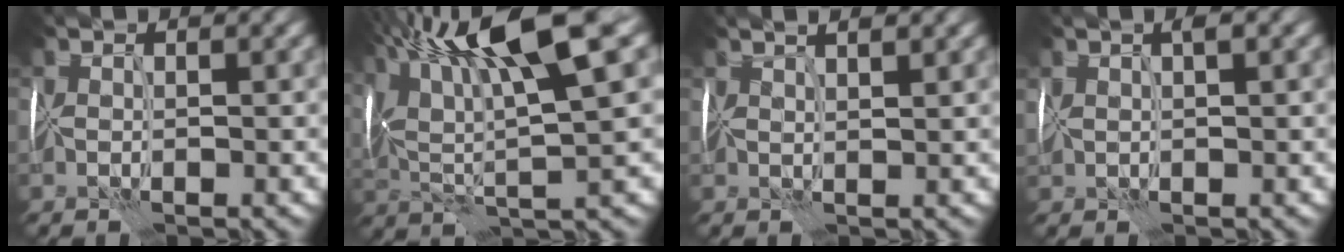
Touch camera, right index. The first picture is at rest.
{"total": 12.1, "force": [5.5, 2.6, 10.5], "torque": [-0.200, 0.022, 0.094]}
{"total": 3.5, "force": [2.5, 1.1, 2.3], "torque": [-0.021, 0.028, 0.023]}
{"total": 2.8, "force": [0.8, 1.6, 2.2], "torque": [-0.026, 0.010, 0.009]}